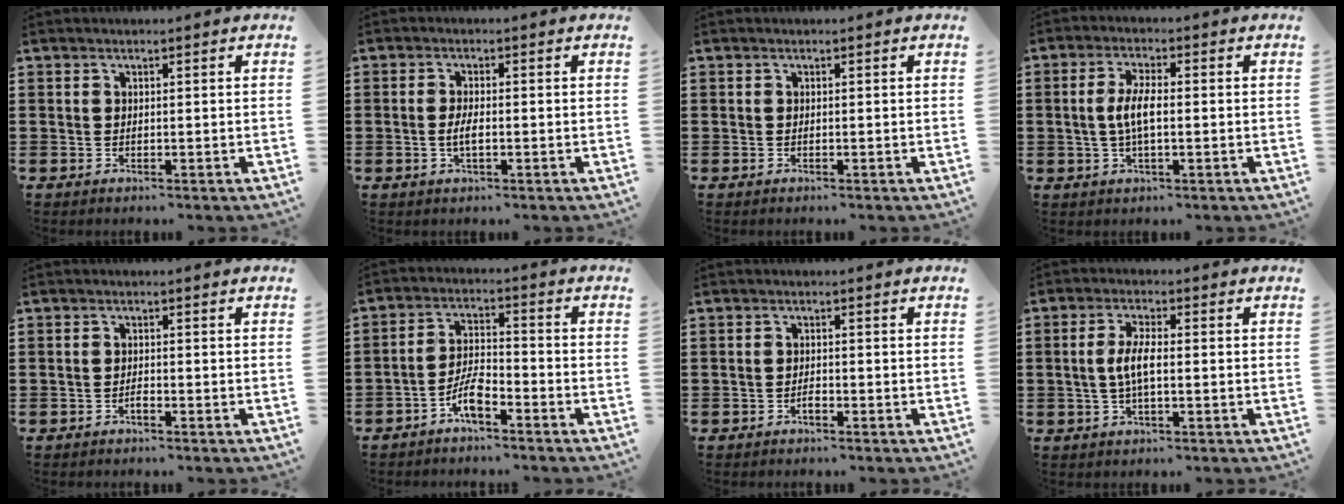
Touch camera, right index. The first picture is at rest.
{"total": 2.6, "force": [-0.5, 0.8, 2.4], "torque": [-0.050, -0.001, -0.011]}
{"total": 0.0}
{"total": 4.9, "force": [-0.3, 1.5, 4.7], "torque": [-0.099, -0.002, -0.011]}
{"total": 0.9, "force": [-0.8, 0.1, 0.4], "torque": [-0.009, -0.002, -0.015]}
{"total": 5.1, "force": [-3.5, 1.5, 3.5], "torque": [-0.087, 0.004, -0.073]}
{"total": 1.1, "force": [-0.9, 0.3, 0.6], "torque": [-0.013, -0.003, -0.015]}
{"total": 4.6, "force": [-0.4, 1.2, 4.4], "torque": [-0.094, -0.002, -0.014]}